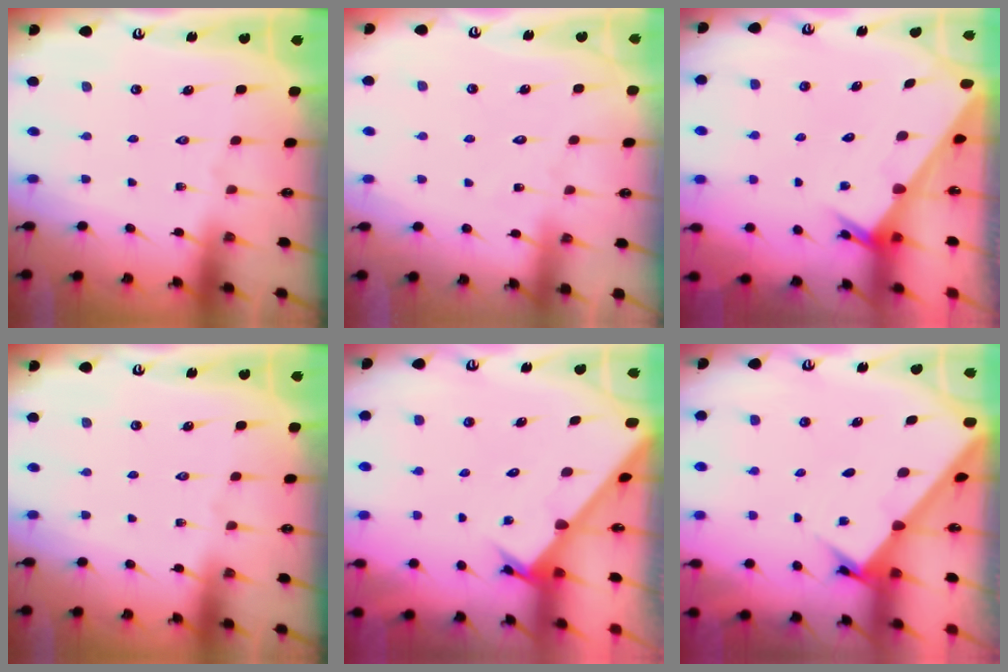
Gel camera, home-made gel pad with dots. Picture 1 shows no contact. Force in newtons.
{"total": 5.5, "press": 5.5, "slide": 0.5}
{"total": 2.0, "press": 2.0, "slide": 0.1}
{"total": 0.0}
{"total": 2.4, "press": 2.4, "slide": 0.3}
{"total": 3.8, "press": 3.8, "slide": 0.4}